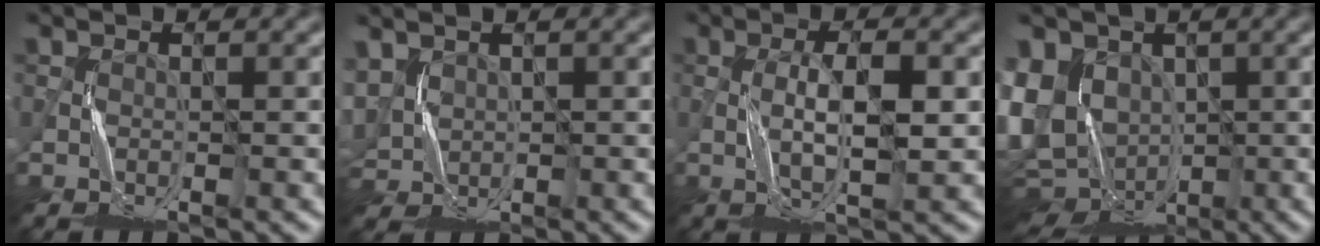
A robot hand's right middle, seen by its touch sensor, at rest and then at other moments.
{"total": 3.1, "force": [1.1, 2.3, 1.7], "torque": [-0.055, 0.004, 0.027]}
{"total": 4.4, "force": [-0.1, 0.9, 4.3], "torque": [-0.092, 0.003, 0.000]}
{"total": 11.0, "force": [-2.2, 8.5, 6.5], "torque": [-0.130, -0.007, -0.021]}